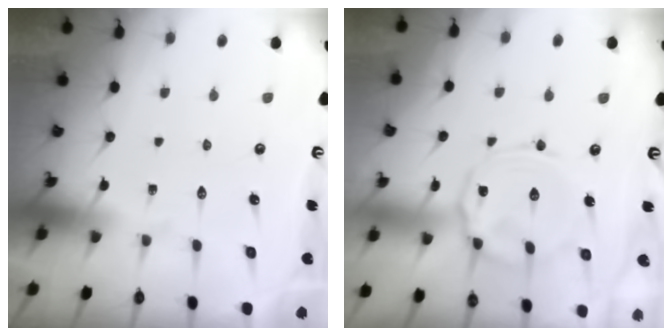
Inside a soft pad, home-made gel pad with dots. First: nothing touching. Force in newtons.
{"total": 8.1, "press": 8.1, "slide": 0.8}